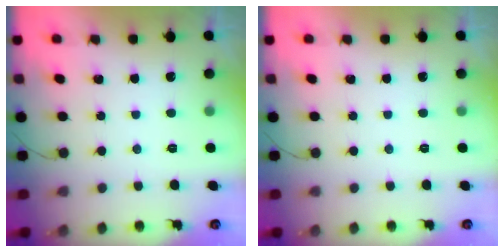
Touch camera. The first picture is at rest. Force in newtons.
{"total": 0.0}